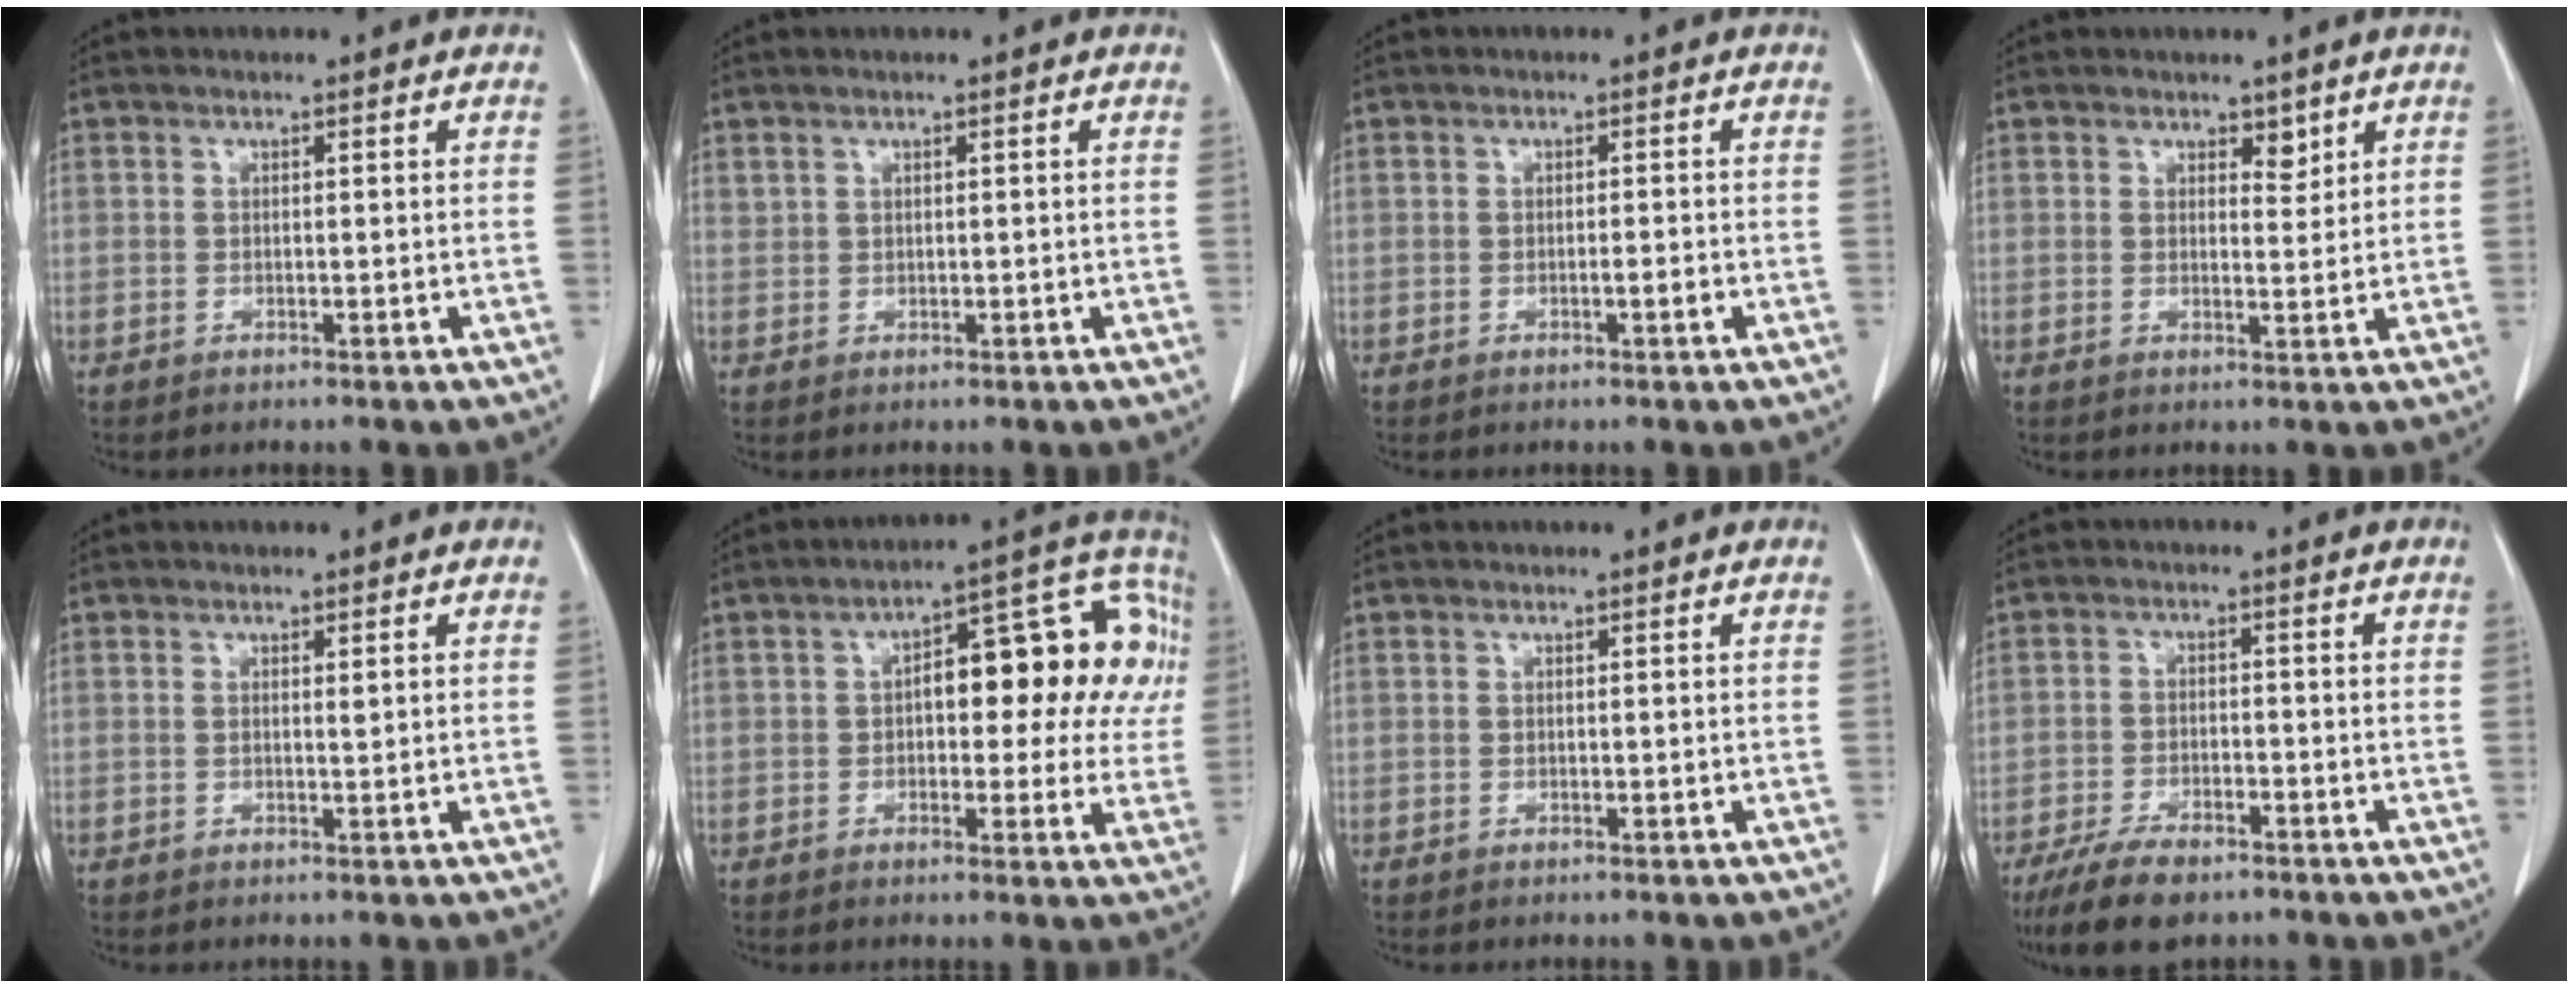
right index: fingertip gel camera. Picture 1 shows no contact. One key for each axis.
{"total": 0.7, "fx": 0.6, "fy": 0.4, "fz": 0.1, "tx": 0.002, "ty": 0.003, "tz": 0.013}
{"total": 1.3, "fx": -0.5, "fy": 0.2, "fz": 1.2, "tx": -0.018, "ty": 0.001, "tz": -0.008}
{"total": 2.3, "fx": 1.7, "fy": 1.2, "fz": 1.2, "tx": -0.011, "ty": -0.005, "tz": 0.027}
{"total": 0.8, "fx": 0.2, "fy": 0.1, "fz": 0.7, "tx": -0.012, "ty": 0.000, "tz": 0.003}
{"total": 18.1, "fx": 2.6, "fy": 7.2, "fz": 16.3, "tx": -0.205, "ty": 0.055, "tz": 0.030}
{"total": 0.0}
{"total": 7.6, "fx": -5.7, "fy": 2.8, "fz": 4.2, "tx": -0.075, "ty": -0.010, "tz": -0.100}